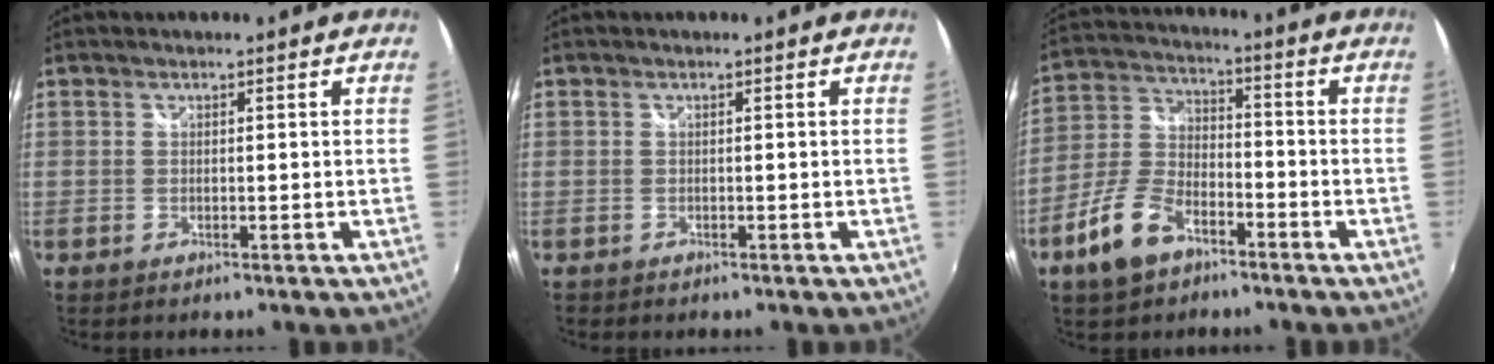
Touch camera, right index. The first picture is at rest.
{"total": 0.6, "force": [-0.4, 0.4, -0.1], "torque": [-0.001, -0.001, -0.009]}
{"total": 10.8, "force": [-6.6, 5.6, 6.5], "torque": [-0.149, 0.007, -0.124]}